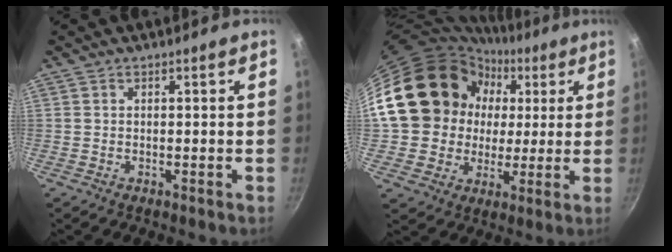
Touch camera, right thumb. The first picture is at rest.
{"total": 20.6, "force": [3.6, 18.0, 9.4], "torque": [-0.144, 0.030, 0.073]}